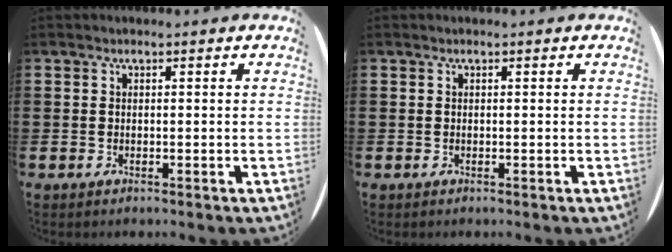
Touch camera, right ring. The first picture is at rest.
{"total": 0.0}